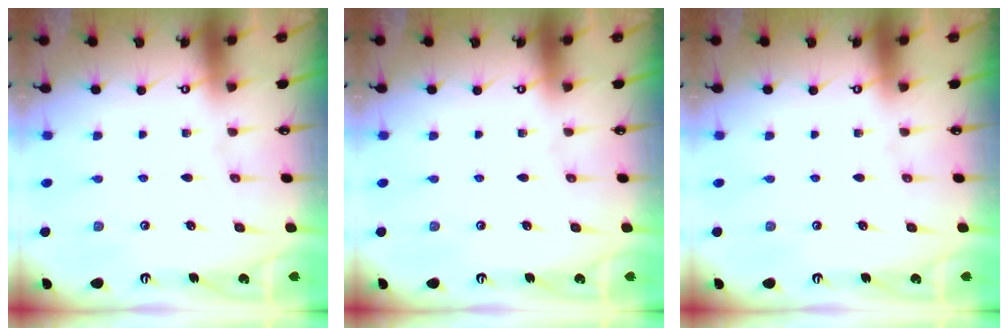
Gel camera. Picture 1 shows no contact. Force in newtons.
{"total": 0.0}
{"total": 0.0}